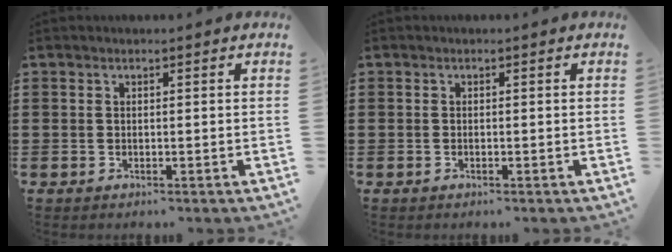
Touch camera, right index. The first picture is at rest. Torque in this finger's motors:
{"motor_torque": [0.04, 1.50, 0.01, 0.01]}